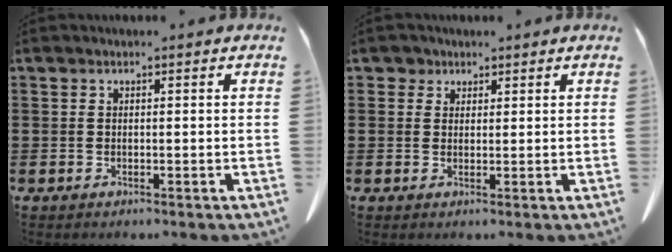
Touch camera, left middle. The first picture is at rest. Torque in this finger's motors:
{"motor_torque": [-0.25, 0.23, -0.01, -0.01]}